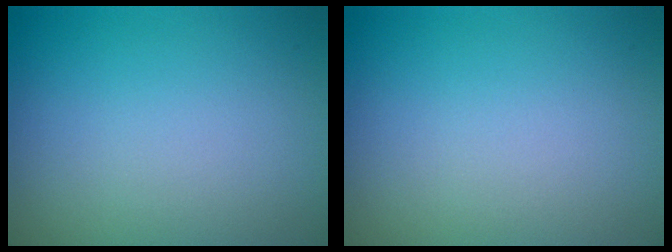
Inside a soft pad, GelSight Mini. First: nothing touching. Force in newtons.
{"total": 0.0}